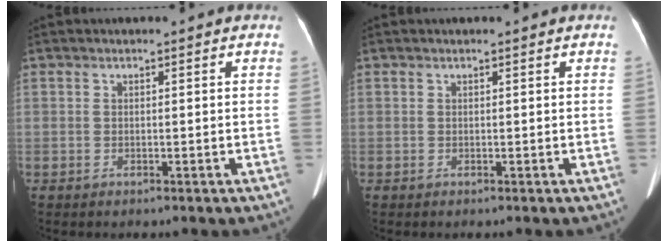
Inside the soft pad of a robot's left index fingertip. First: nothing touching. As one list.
[{"total": 0.0}]